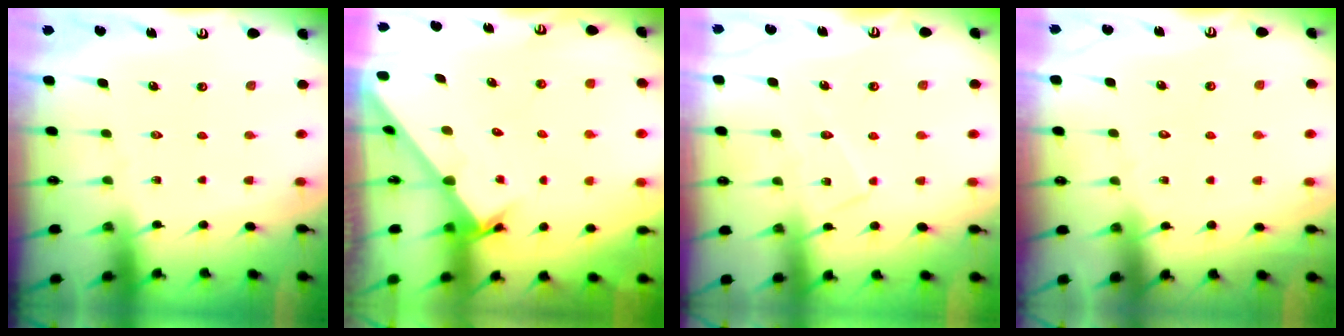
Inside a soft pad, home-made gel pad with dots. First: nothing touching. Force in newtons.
{"total": 2.2, "press": 2.2, "slide": 0.0}
{"total": 7.0, "press": 7.0, "slide": 0.5}
{"total": 2.9, "press": 2.9, "slide": 0.4}